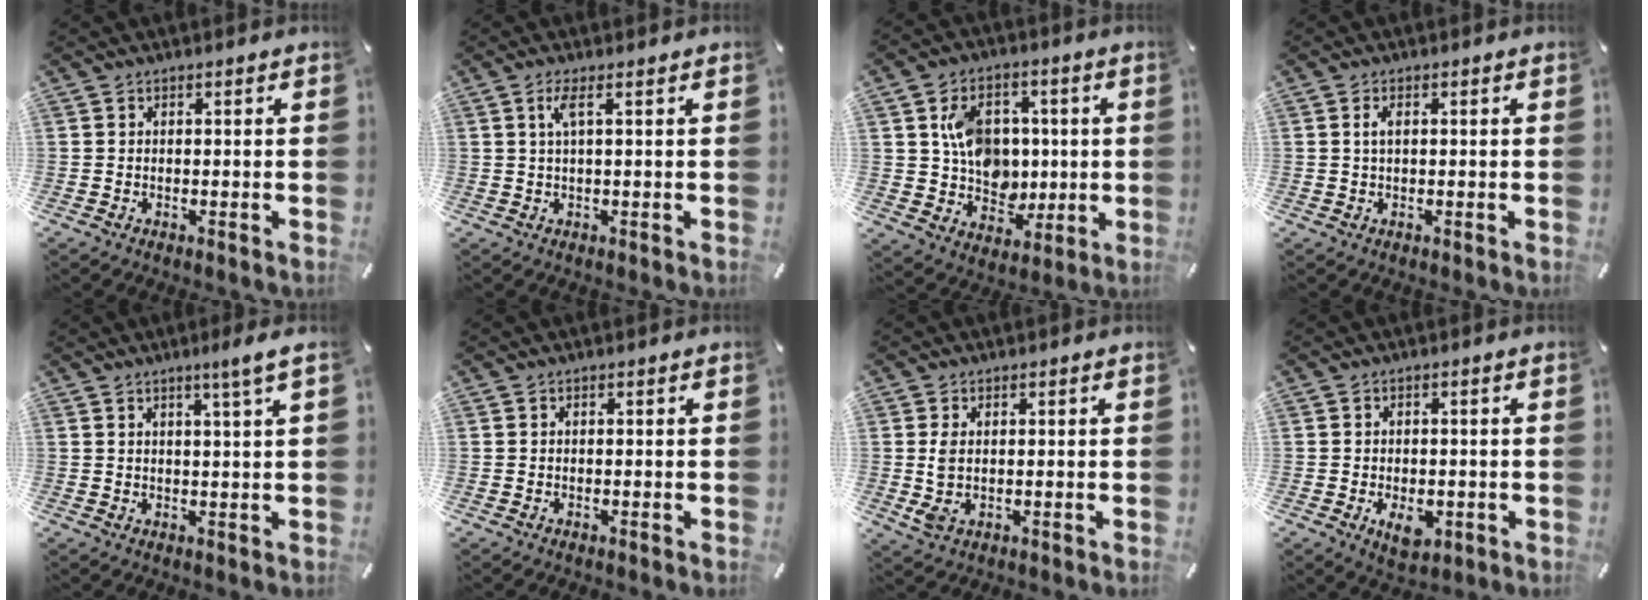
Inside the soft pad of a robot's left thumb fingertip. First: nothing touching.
{"total": 3.4, "force": [0.9, 0.2, 3.2], "torque": [-0.066, 0.000, 0.014]}
{"total": 11.8, "force": [1.7, 10.3, 5.4], "torque": [-0.084, 0.009, 0.046]}
{"total": 1.8, "force": [0.4, 0.8, 1.5], "torque": [-0.032, 0.004, 0.006]}
{"total": 4.8, "force": [2.8, -0.1, 3.9], "torque": [-0.070, -0.007, 0.045]}
{"total": 0.0}
{"total": 4.6, "force": [0.5, 2.8, 3.6], "torque": [-0.081, -0.005, 0.005]}
{"total": 5.4, "force": [-1.6, 3.5, 3.8], "torque": [-0.062, -0.005, -0.031]}